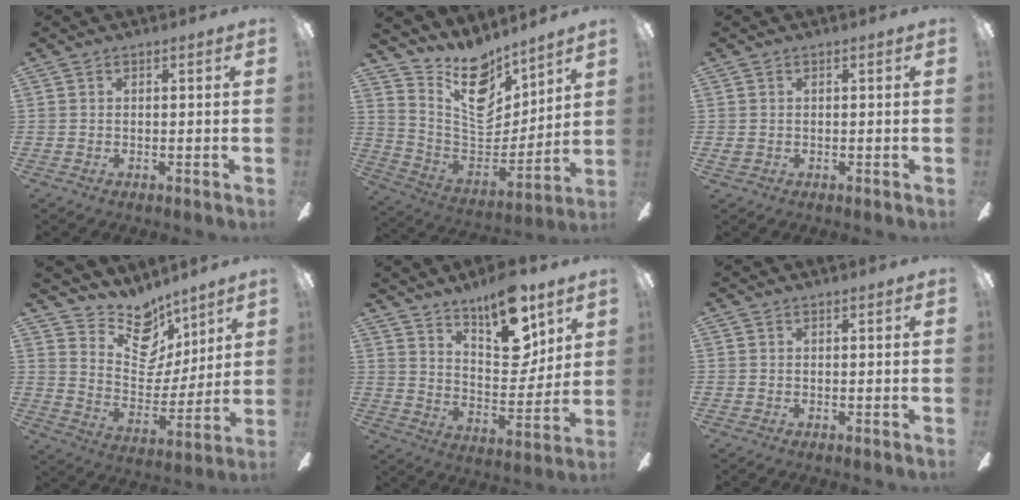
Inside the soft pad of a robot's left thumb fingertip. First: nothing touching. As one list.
[{"total": 17.4, "force": [13.2, 8.3, 7.7], "torque": [-0.126, -0.105, 0.238]}, {"total": 0.8, "force": [0.0, 0.6, 0.5], "torque": [-0.011, 0.005, -0.001]}, {"total": 15.3, "force": [11.4, 8.4, 5.9], "torque": [-0.098, -0.082, 0.213]}, {"total": 16.6, "force": [11.7, 6.8, 9.7], "torque": [-0.137, -0.068, 0.199]}, {"total": 0.0}]